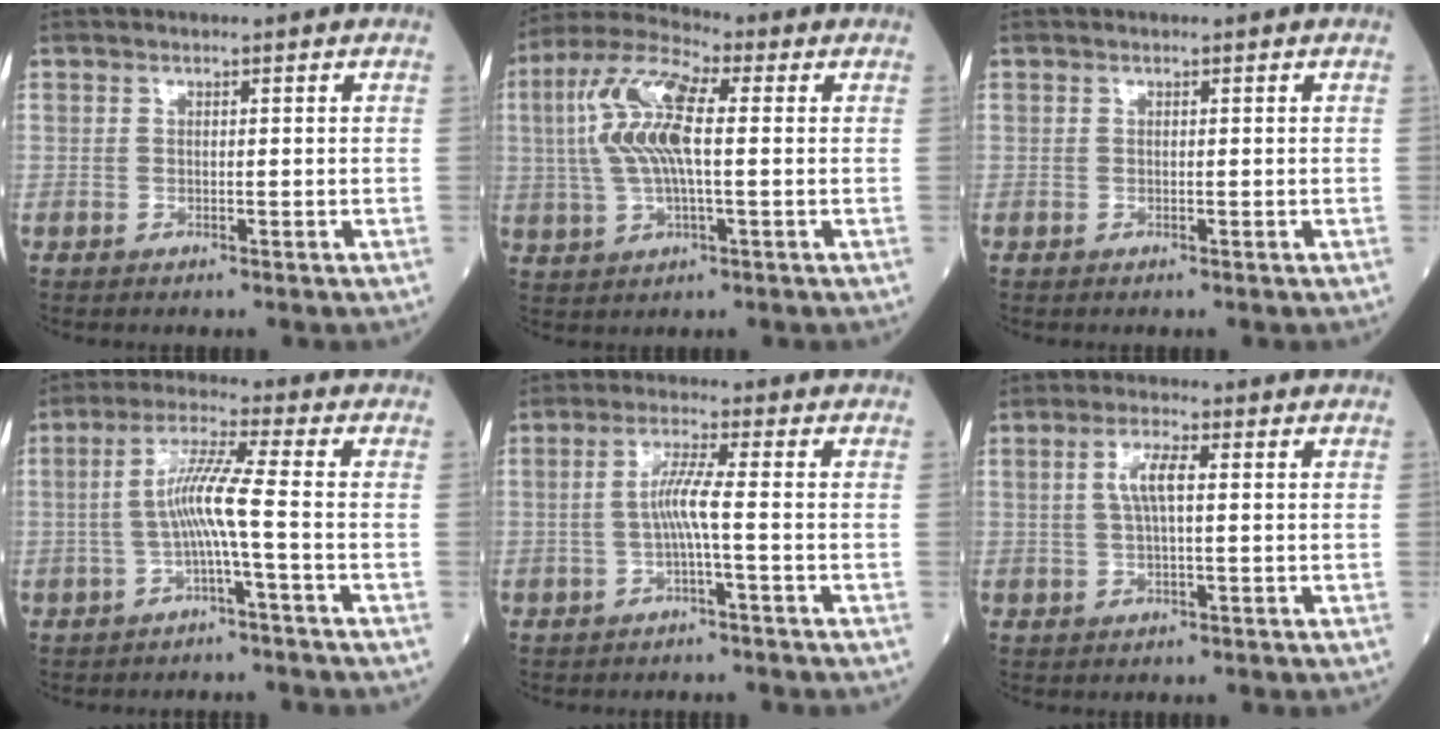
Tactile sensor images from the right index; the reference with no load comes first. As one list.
[{"total": 11.6, "force": [1.4, 3.0, 11.1], "torque": [-0.244, 0.023, 0.023]}, {"total": 0.0}, {"total": 6.4, "force": [-1.3, -0.8, 6.3], "torque": [-0.127, 0.018, -0.022]}, {"total": 4.3, "force": [-0.7, -0.5, 4.2], "torque": [-0.088, 0.009, -0.011]}, {"total": 4.2, "force": [0.8, 0.7, 4.1], "torque": [-0.084, 0.010, 0.018]}]